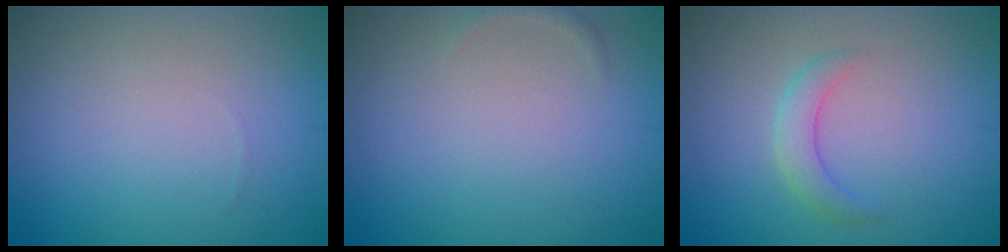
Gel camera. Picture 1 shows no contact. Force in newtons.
{"total": 0.6, "press": 0.6, "slide": 0.1}
{"total": 2.0, "press": 2.0, "slide": 0.0}